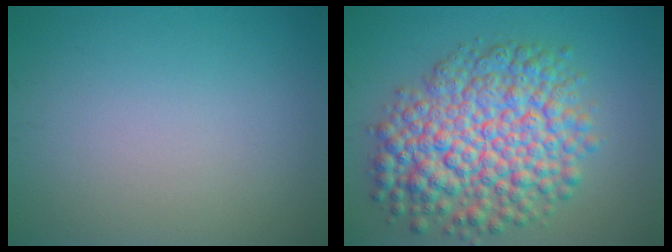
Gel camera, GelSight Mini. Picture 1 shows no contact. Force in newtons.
{"total": 10.2, "press": 10.2, "slide": 0.3}